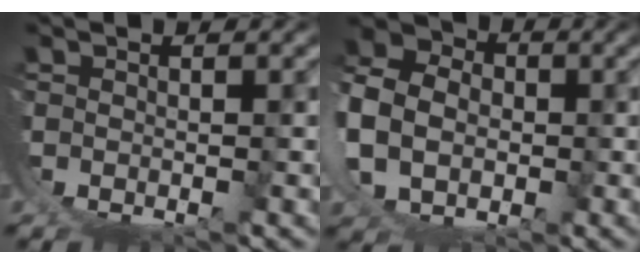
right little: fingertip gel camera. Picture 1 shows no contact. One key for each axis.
{"total": 9.8, "fx": 3.8, "fy": 7.1, "fz": 5.5, "tx": -0.120, "ty": -0.004, "tz": 0.057}